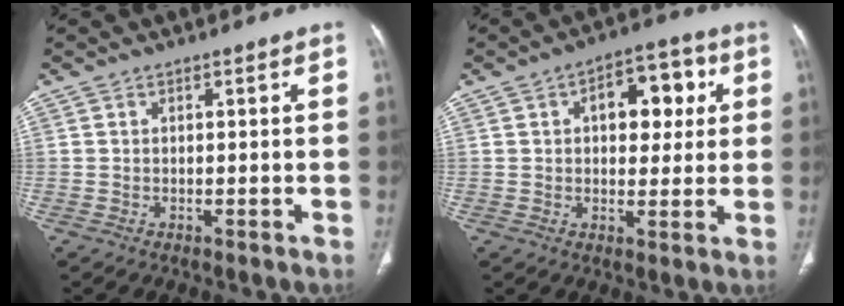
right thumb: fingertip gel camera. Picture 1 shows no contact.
{"total": 10.7, "force": [2.9, 6.4, 8.1], "torque": [-0.070, 0.011, 0.037]}